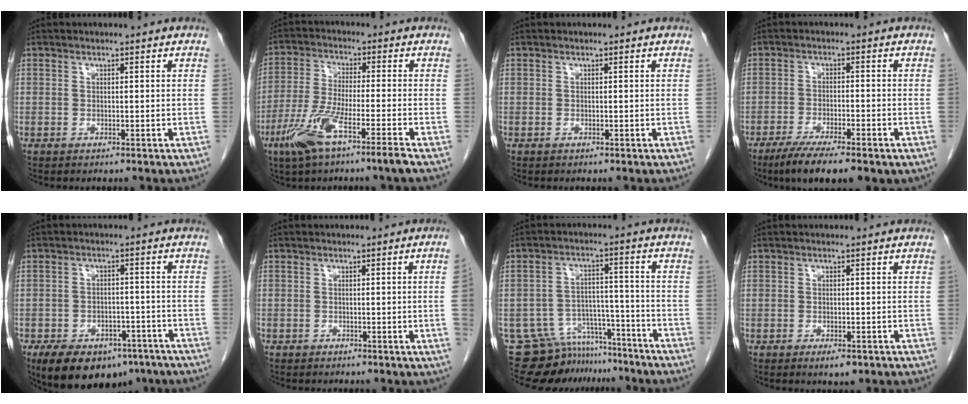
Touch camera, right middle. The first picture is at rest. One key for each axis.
{"total": 9.3, "fx": -5.4, "fy": -0.1, "fz": 7.5, "tx": -0.156, "ty": -0.016, "tz": -0.105}
{"total": 0.0}
{"total": 9.4, "fx": -6.5, "fy": 1.8, "fz": 6.5, "tx": -0.102, "ty": -0.018, "tz": -0.100}
{"total": 13.6, "fx": -9.1, "fy": 7.4, "fz": 7.0, "tx": -0.120, "ty": 0.006, "tz": -0.130}
{"total": 2.2, "fx": -0.3, "fy": -0.8, "fz": 2.1, "tx": -0.022, "ty": 0.000, "tz": -0.005}
{"total": 11.6, "fx": -10.6, "fy": 4.6, "fz": 0.9, "tx": -0.012, "ty": 0.029, "tz": -0.157}
{"total": 2.2, "fx": -1.3, "fy": 0.9, "fz": 1.6, "tx": -0.022, "ty": -0.001, "tz": -0.013}